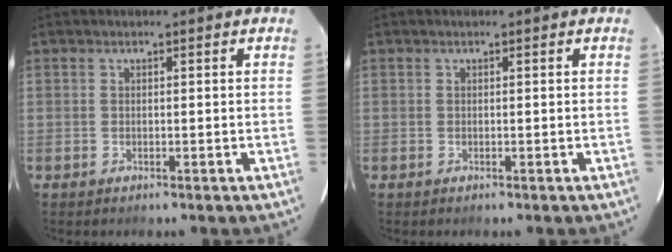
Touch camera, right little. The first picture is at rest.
{"total": 0.0}